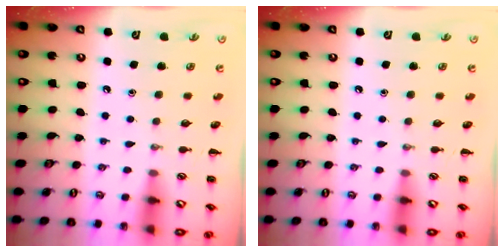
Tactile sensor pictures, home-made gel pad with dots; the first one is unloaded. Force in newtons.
{"total": 0.0}